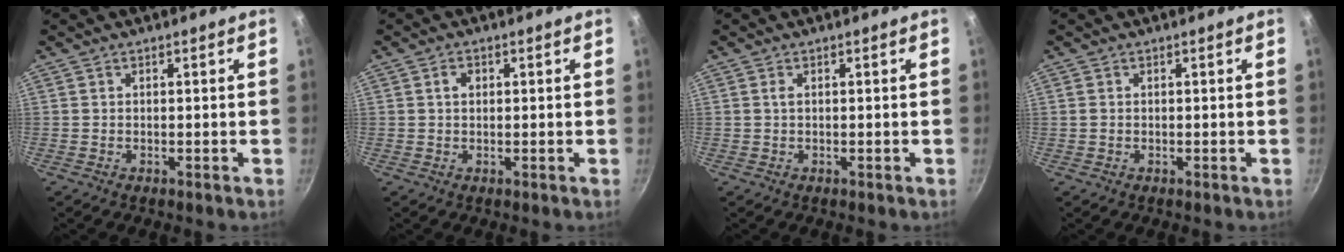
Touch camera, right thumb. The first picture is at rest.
{"total": 1.9, "force": [0.5, 1.4, 1.2], "torque": [-0.014, 0.005, 0.006]}
{"total": 0.9, "force": [0.2, 0.4, 0.8], "torque": [-0.015, 0.002, 0.003]}
{"total": 0.8, "force": [0.1, 0.7, 0.4], "torque": [-0.007, 0.002, 0.000]}